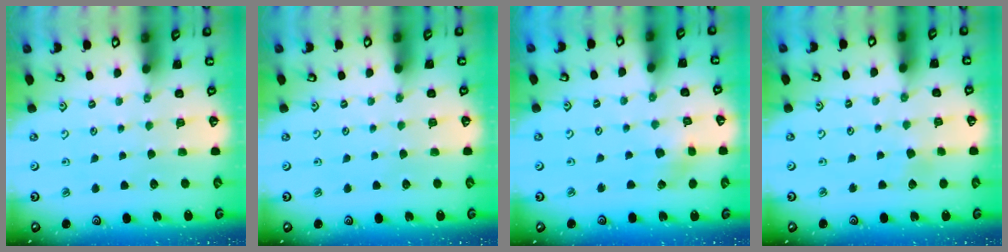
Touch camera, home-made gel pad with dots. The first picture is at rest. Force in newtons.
{"total": 0.0}
{"total": 2.6, "press": 2.6, "slide": 0.4}
{"total": 2.8, "press": 2.8, "slide": 0.3}